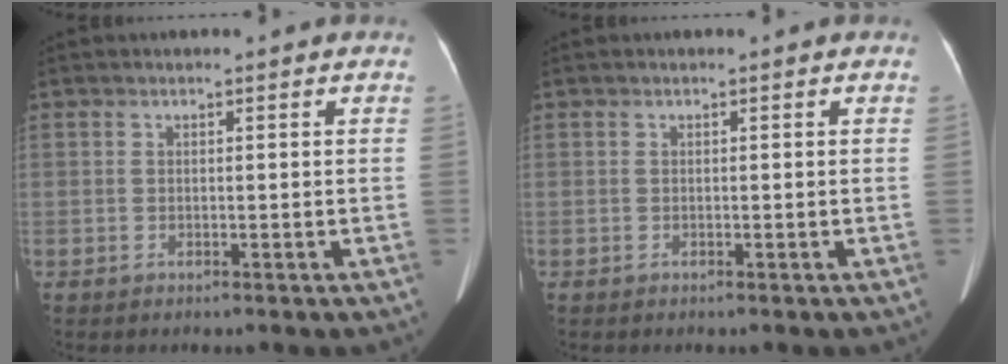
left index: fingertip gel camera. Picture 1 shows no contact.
{"total": 0.0}